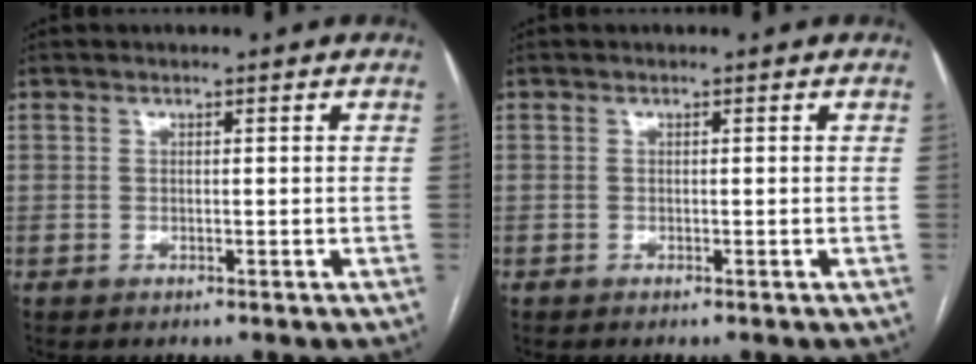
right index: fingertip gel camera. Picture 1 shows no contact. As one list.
[{"total": 0.0}]